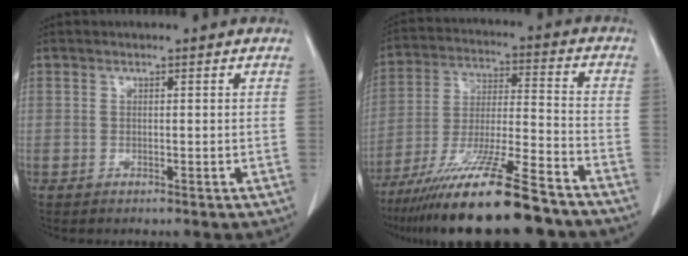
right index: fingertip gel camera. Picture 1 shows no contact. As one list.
[{"total": 19.3, "force": [-14.9, 1.1, 12.2], "torque": [-0.219, -0.032, -0.258]}]